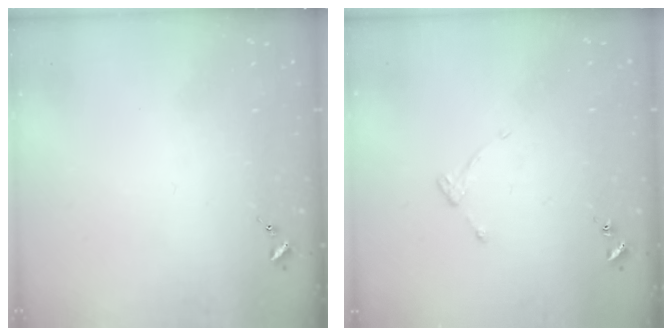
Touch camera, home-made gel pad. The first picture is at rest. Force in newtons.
{"total": 3.6, "press": 3.6, "slide": 0.6}